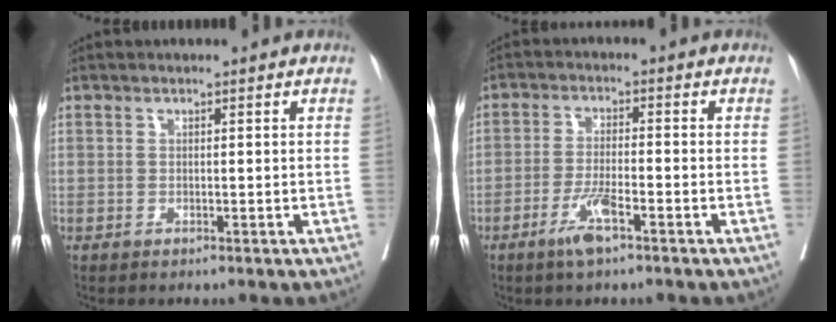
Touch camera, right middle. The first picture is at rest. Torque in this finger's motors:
{"motor_torque": [0.96, -0.72, 0.51, 0.12]}